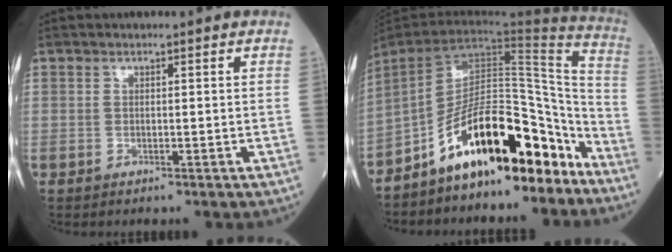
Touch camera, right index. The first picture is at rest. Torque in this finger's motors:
{"motor_torque": [0.91, -1.23, 0.99, 0.21]}